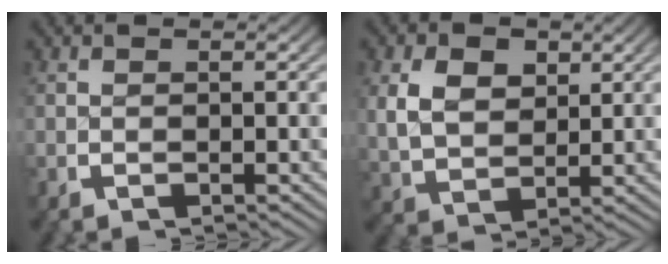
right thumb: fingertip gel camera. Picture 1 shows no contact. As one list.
[{"total": 5.3, "force": [1.4, 3.9, 3.3], "torque": [-0.063, -0.017, 0.040]}]